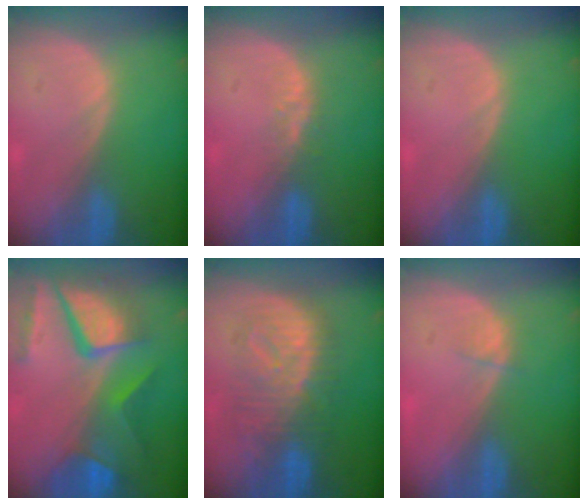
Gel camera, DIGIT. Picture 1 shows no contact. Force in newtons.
{"total": 2.8, "press": 2.1, "slide": 1.8}
{"total": 0.0}
{"total": 11.8, "press": 9.8, "slide": 6.6}
{"total": 8.9, "press": 8.9, "slide": 0.3}
{"total": 1.1, "press": 1.0, "slide": 0.4}